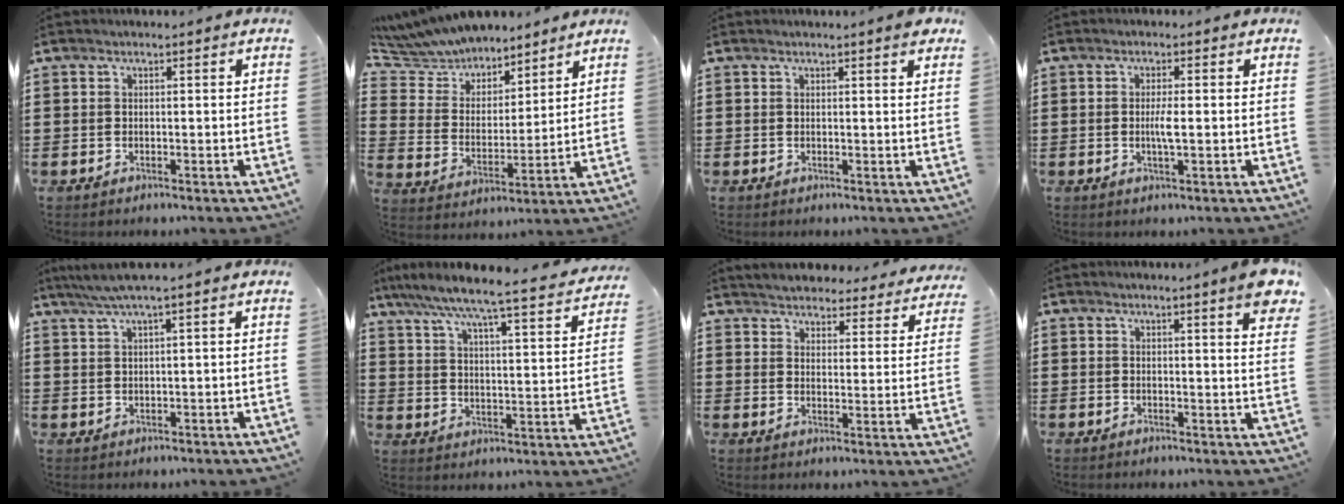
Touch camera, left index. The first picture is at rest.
{"total": 7.4, "force": [7.2, 1.9, 0.3], "torque": [-0.050, -0.043, 0.129]}
{"total": 1.6, "force": [1.2, -0.1, 1.0], "torque": [-0.013, -0.003, 0.021]}
{"total": 2.7, "force": [-0.1, 0.3, 2.6], "torque": [-0.057, -0.006, -0.005]}
{"total": 2.8, "force": [1.5, -0.3, 2.3], "torque": [-0.045, -0.002, 0.027]}
{"total": 5.8, "force": [5.2, -0.8, 2.4], "torque": [-0.073, -0.049, 0.078]}
{"total": 4.2, "force": [4.2, -0.1, 0.1], "torque": [-0.025, -0.029, 0.071]}
{"total": 5.2, "force": [3.7, -0.1, 3.7], "torque": [-0.057, -0.015, 0.060]}